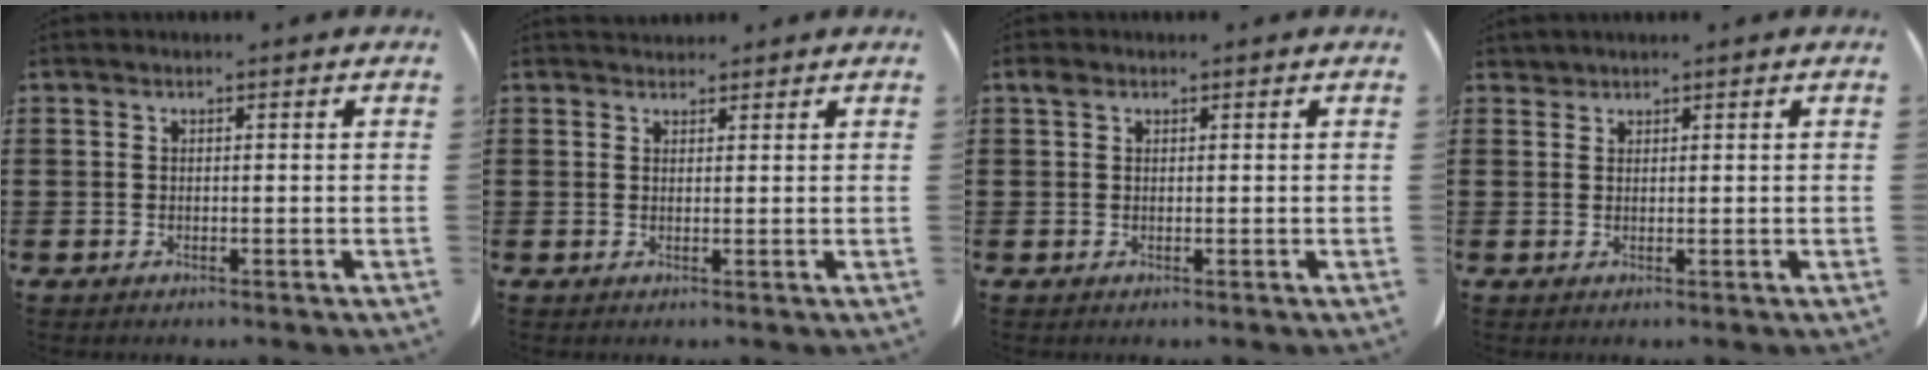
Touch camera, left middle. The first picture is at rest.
{"total": 1.5, "force": [1.4, 0.6, 0.1], "torque": [-0.006, 0.003, 0.027]}
{"total": 1.1, "force": [0.6, 0.7, 0.7], "torque": [-0.018, 0.004, 0.010]}
{"total": 0.9, "force": [0.9, 0.2, 0.0], "torque": [-0.004, 0.000, 0.018]}